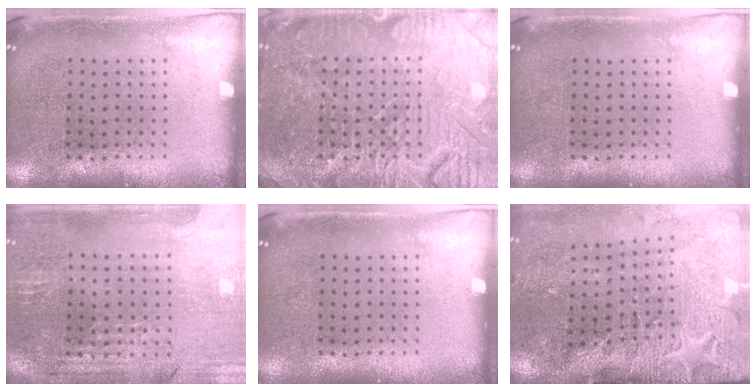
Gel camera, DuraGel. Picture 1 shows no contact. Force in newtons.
{"total": 7.1, "press": 7.1, "slide": 1.0}
{"total": 0.0}
{"total": 1.3, "press": 1.3, "slide": 0.3}
{"total": 0.0}
{"total": 3.6, "press": 3.3, "slide": 1.4}